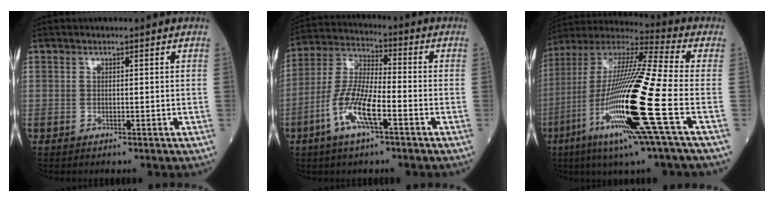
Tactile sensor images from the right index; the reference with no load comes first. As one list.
[{"total": 10.2, "force": [-4.3, 1.8, 9.1], "torque": [-0.196, 0.000, -0.087]}, {"total": 23.9, "force": [-7.3, 0.1, 22.7], "torque": [-0.463, -0.041, -0.146]}]